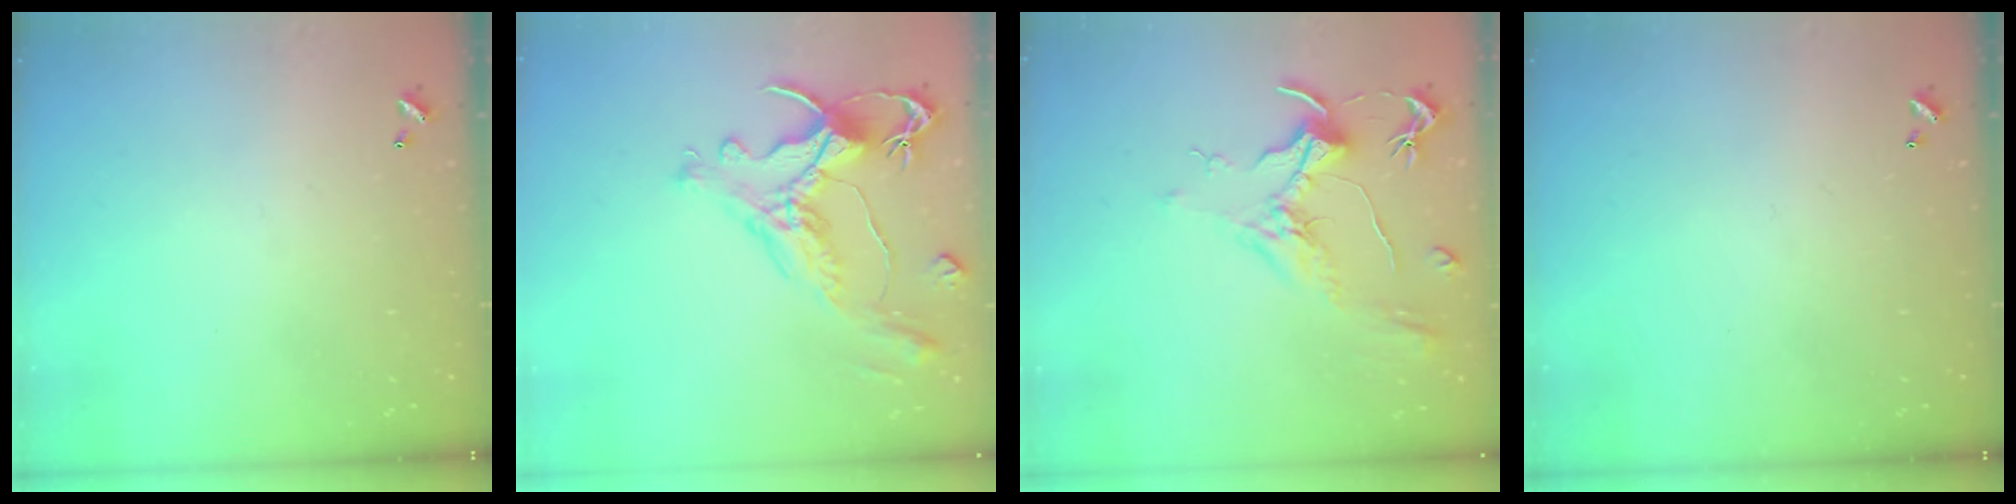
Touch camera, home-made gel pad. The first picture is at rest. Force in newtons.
{"total": 1.2, "press": 0.3, "slide": 1.2}
{"total": 1.9, "press": 1.7, "slide": 0.9}
{"total": 0.0}